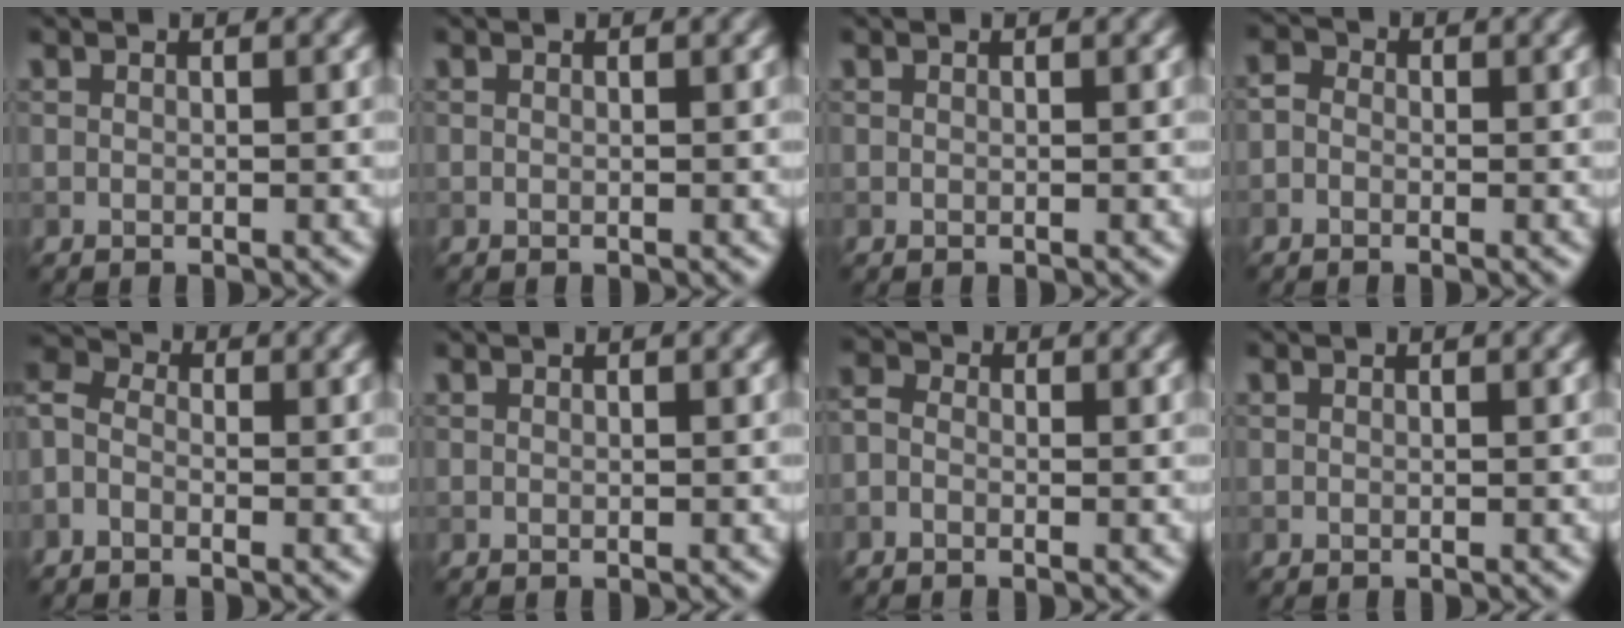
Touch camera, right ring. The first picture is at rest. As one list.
[{"total": 0.0}, {"total": 0.0}, {"total": 1.3, "force": [-0.4, 1.1, 0.6], "torque": [-0.013, -0.001, -0.020]}, {"total": 3.2, "force": [-1.2, 2.2, 2.0], "torque": [-0.046, 0.011, -0.034]}, {"total": 0.0}, {"total": 1.6, "force": [-0.6, 1.2, 0.9], "torque": [-0.021, 0.001, -0.023]}, {"total": 0.0}]